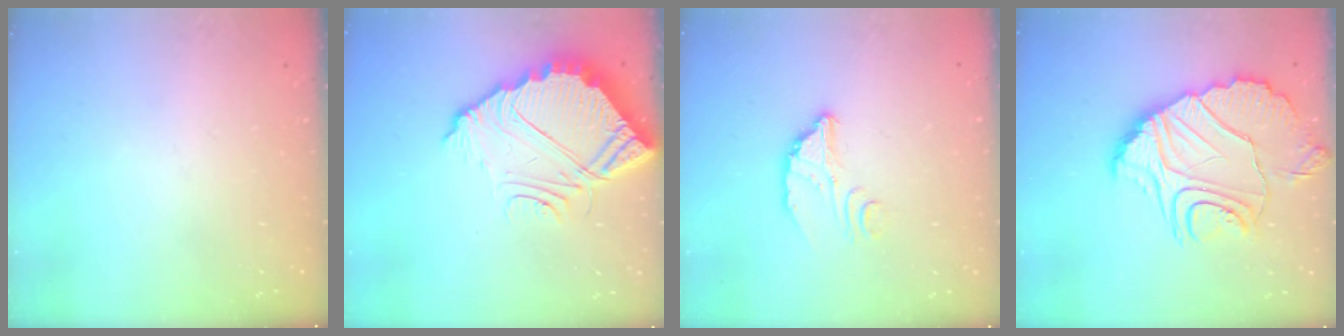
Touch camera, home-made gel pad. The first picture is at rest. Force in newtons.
{"total": 10.6, "press": 10.6, "slide": 0.6}
{"total": 4.2, "press": 4.2, "slide": 0.2}
{"total": 13.9, "press": 13.9, "slide": 0.6}